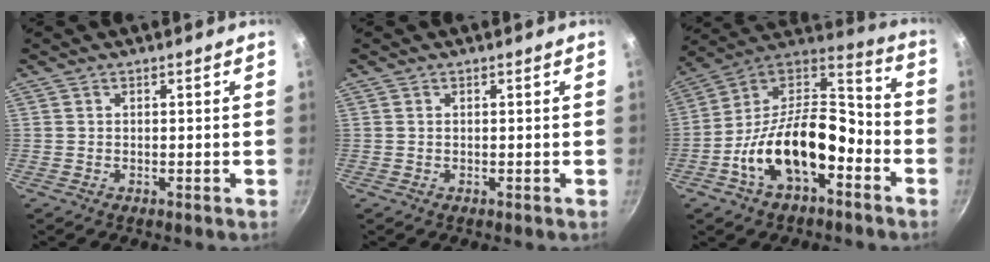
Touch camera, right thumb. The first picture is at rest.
{"total": 0.0}
{"total": 20.6, "force": [-7.5, 11.0, 15.7], "torque": [-0.245, 0.066, -0.142]}